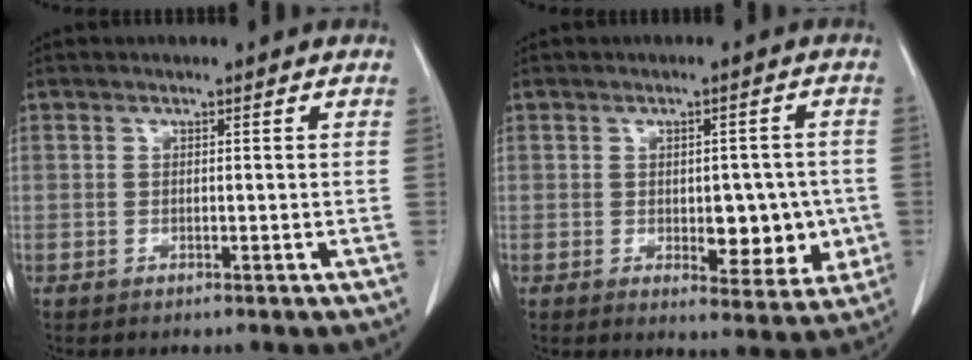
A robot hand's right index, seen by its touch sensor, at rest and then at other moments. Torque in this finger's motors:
{"motor_torque": [0.22, 0.31, 0.14, 0.06]}